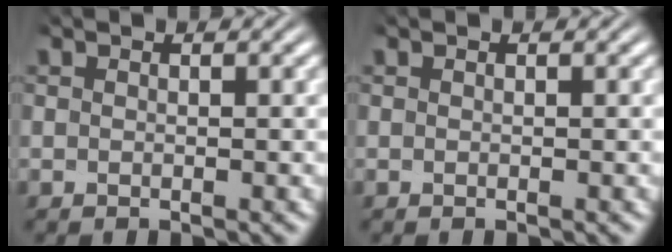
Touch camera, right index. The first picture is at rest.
{"total": 0.0}